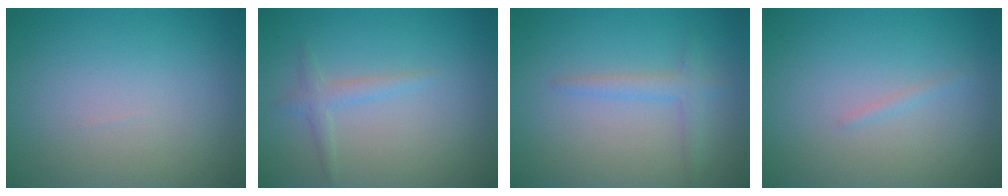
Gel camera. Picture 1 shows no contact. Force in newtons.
{"total": 1.5, "press": 1.5, "slide": 0.1}
{"total": 1.7, "press": 1.7, "slide": 0.1}
{"total": 0.6, "press": 0.6, "slide": 0.1}